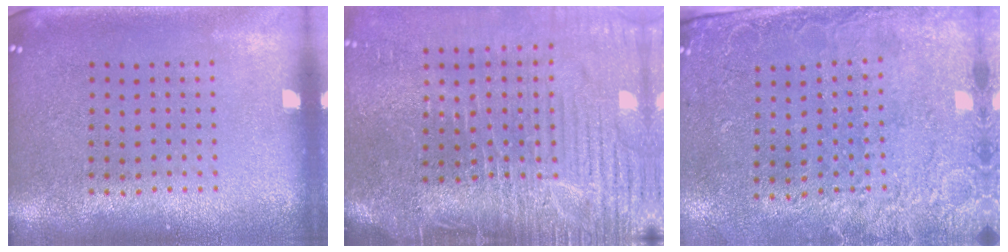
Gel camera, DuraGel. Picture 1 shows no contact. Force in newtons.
{"total": 5.0, "press": 4.3, "slide": 2.6}
{"total": 2.5, "press": 2.0, "slide": 1.5}